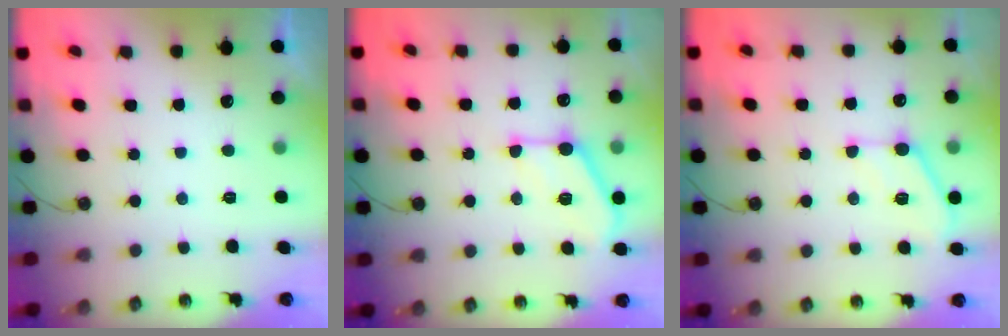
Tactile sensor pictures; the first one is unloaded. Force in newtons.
{"total": 13.0, "press": 13.0, "slide": 0.9}
{"total": 10.0, "press": 10.0, "slide": 0.3}